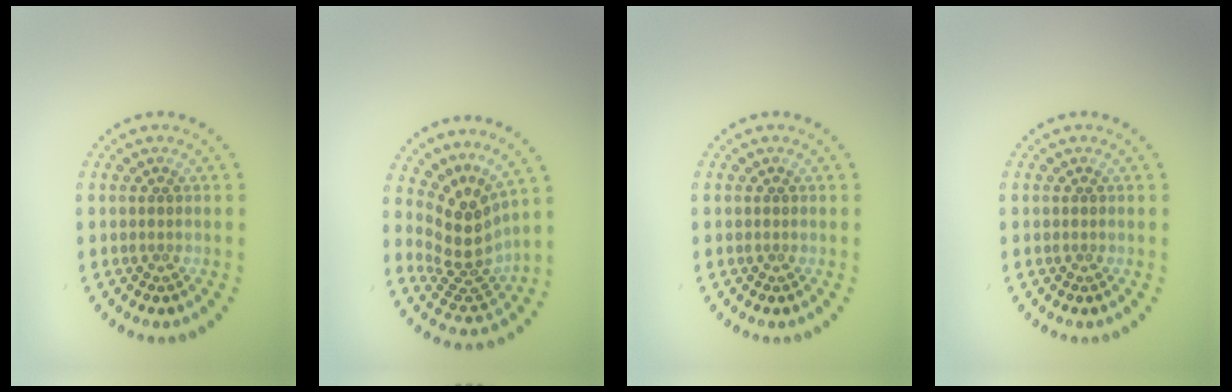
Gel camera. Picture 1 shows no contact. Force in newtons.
{"total": 4.0, "press": 2.8, "slide": 2.9}
{"total": 0.0}
{"total": 0.0}